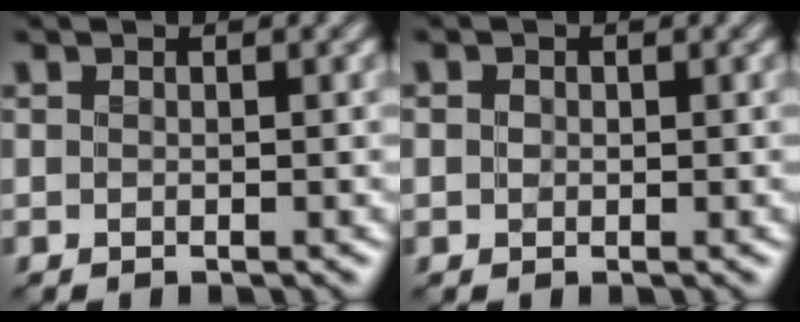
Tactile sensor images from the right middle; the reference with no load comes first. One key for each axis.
{"total": 0.8, "fx": 0.1, "fy": 0.7, "fz": 0.3, "tx": -0.006, "ty": -0.001, "tz": -0.001}